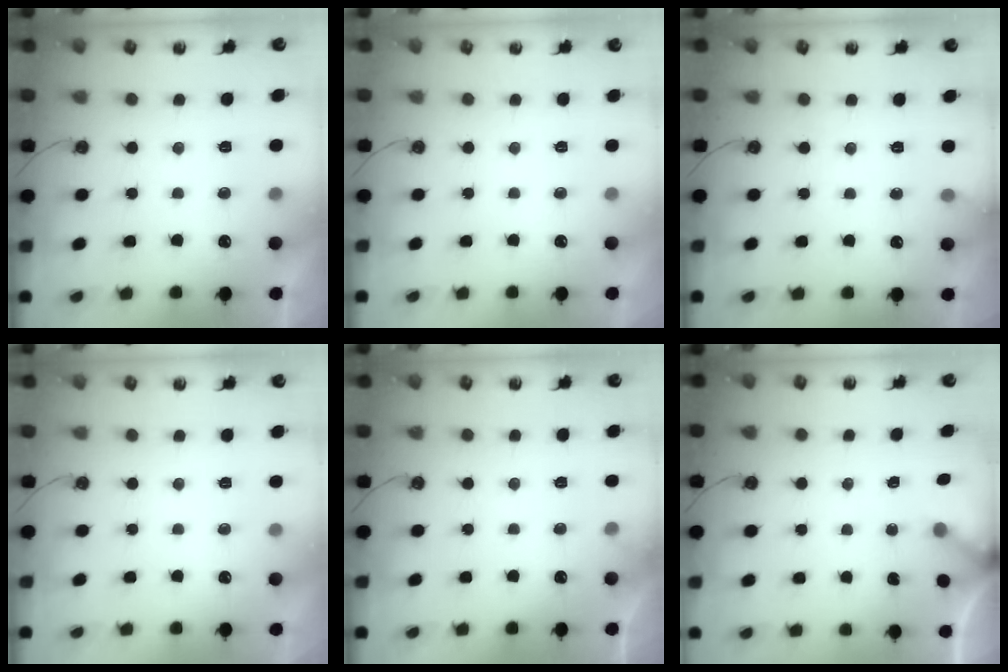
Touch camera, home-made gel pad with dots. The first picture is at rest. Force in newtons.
{"total": 0.0}
{"total": 4.4, "press": 4.4, "slide": 0.2}
{"total": 0.0}
{"total": 2.4, "press": 2.4, "slide": 0.2}
{"total": 2.5, "press": 2.5, "slide": 0.3}